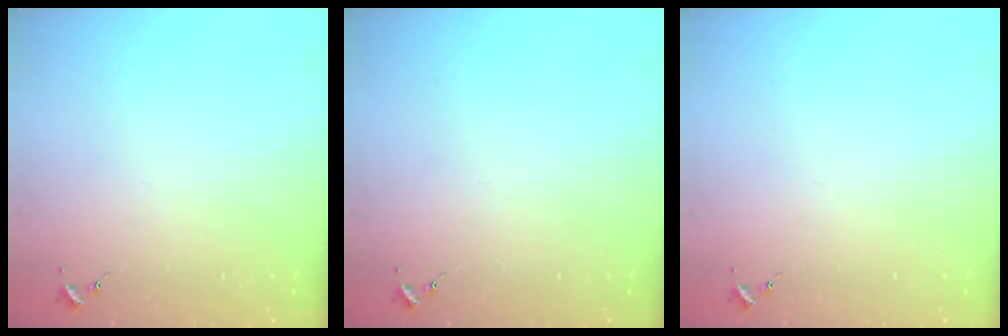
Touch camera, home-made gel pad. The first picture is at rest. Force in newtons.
{"total": 0.0}
{"total": 0.0}